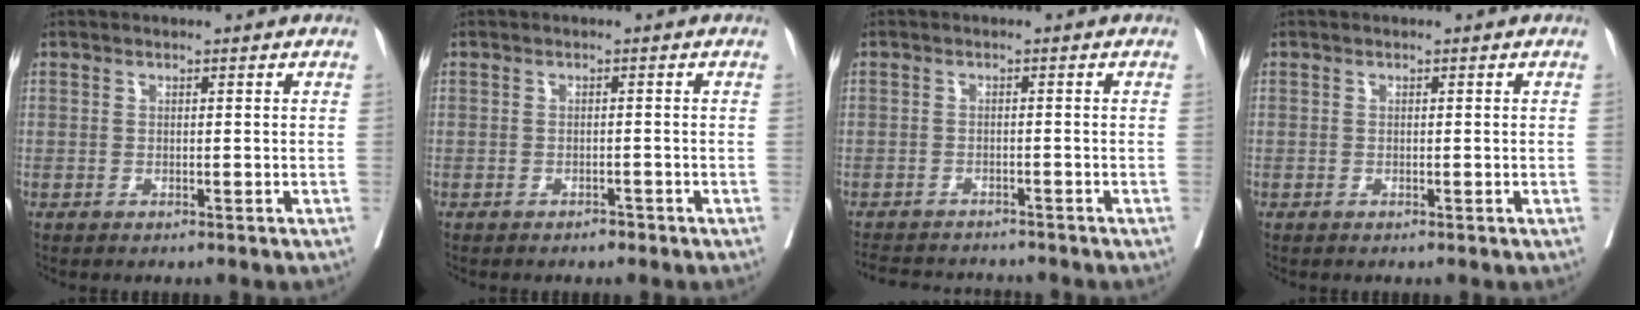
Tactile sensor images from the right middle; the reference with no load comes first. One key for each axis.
{"total": 0.9, "fx": -0.8, "fy": 0.3, "fz": 0.4, "tx": -0.009, "ty": -0.001, "tz": -0.011}
{"total": 7.5, "fx": -7.1, "fy": 1.6, "fz": 1.6, "tx": -0.027, "ty": 0.000, "tz": -0.102}
{"total": 0.0}